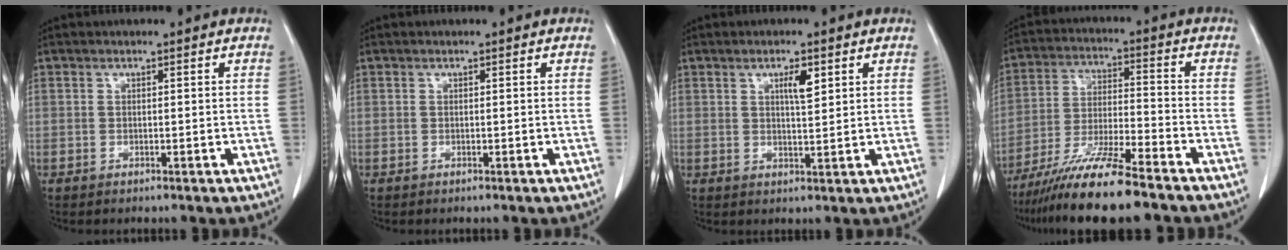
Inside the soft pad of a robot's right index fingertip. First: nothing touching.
{"total": 0.0}
{"total": 3.2, "force": [1.5, 0.6, 2.8], "torque": [-0.048, -0.001, 0.025]}
{"total": 12.7, "force": [-10.0, 0.2, 7.9], "torque": [-0.143, -0.026, -0.177]}